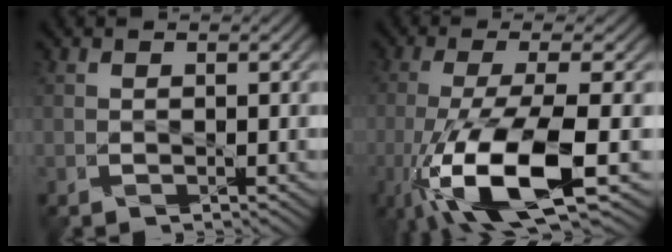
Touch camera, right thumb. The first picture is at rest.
{"total": 13.4, "force": [-5.6, 3.1, 11.8], "torque": [-0.248, -0.021, -0.095]}